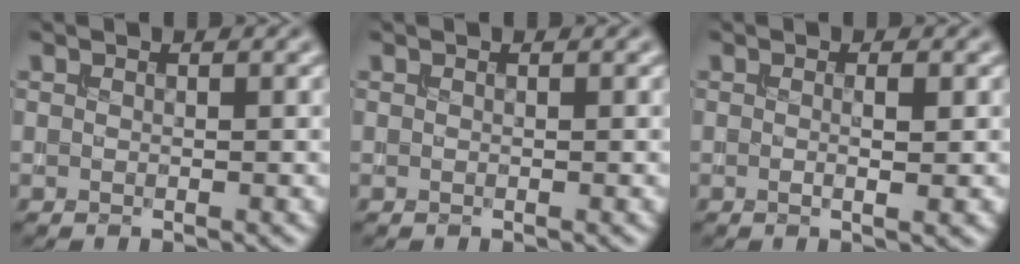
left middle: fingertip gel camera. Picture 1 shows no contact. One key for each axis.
{"total": 0.0}
{"total": 1.6, "fx": 0.0, "fy": 0.2, "fz": 1.6, "tx": -0.024, "ty": 0.002, "tz": -0.004}